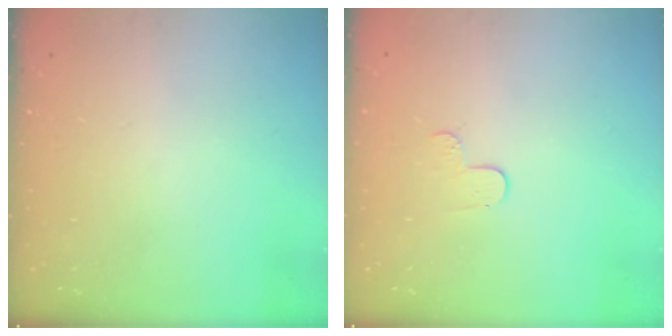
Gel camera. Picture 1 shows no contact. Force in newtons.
{"total": 4.3, "press": 4.2, "slide": 0.5}